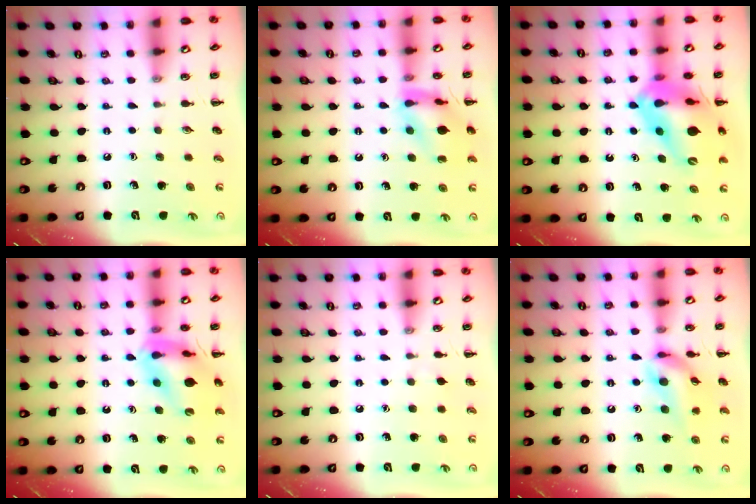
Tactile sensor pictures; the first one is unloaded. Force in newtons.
{"total": 12.9, "press": 12.9, "slide": 1.5}
{"total": 20.0, "press": 19.5, "slide": 4.4}
{"total": 14.7, "press": 14.5, "slide": 2.6}
{"total": 2.2, "press": 1.9, "slide": 0.9}
{"total": 13.9, "press": 13.6, "slide": 2.4}